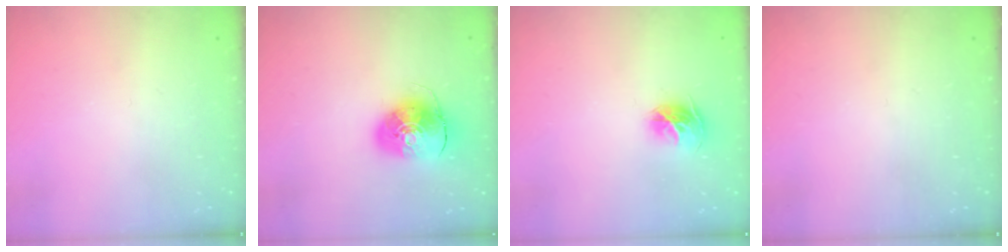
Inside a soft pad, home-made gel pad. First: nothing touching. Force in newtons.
{"total": 9.8, "press": 9.7, "slide": 1.4}
{"total": 9.9, "press": 9.8, "slide": 1.0}
{"total": 0.0}